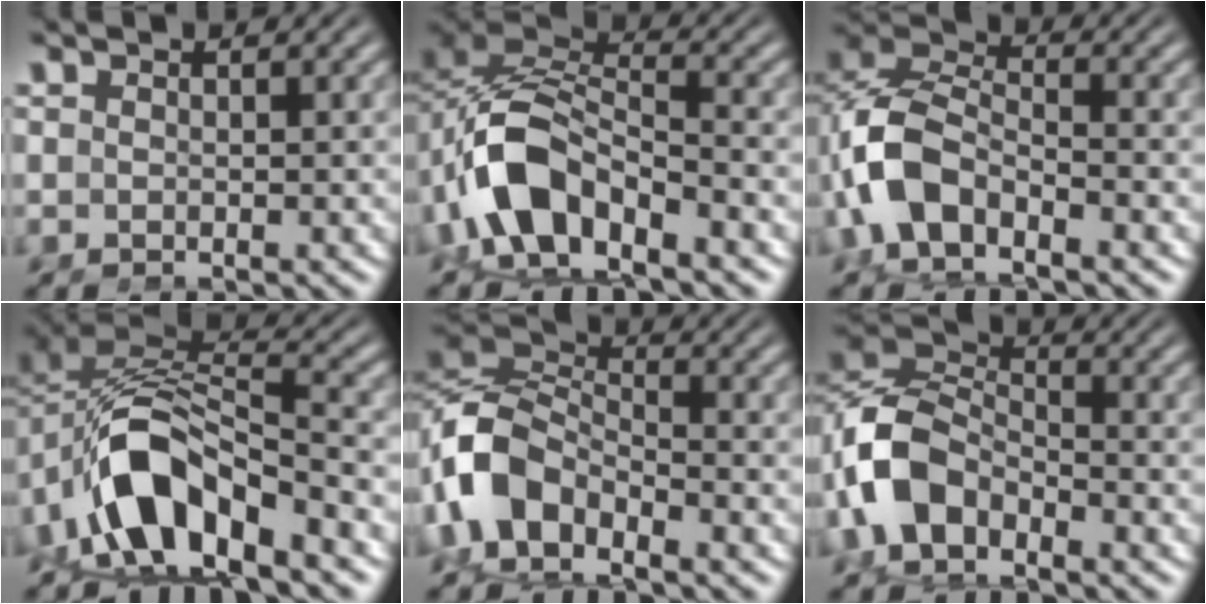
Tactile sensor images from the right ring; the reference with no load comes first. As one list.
[{"total": 9.1, "force": [-2.3, 6.6, 5.9], "torque": [-0.148, -0.017, -0.048]}, {"total": 7.8, "force": [-1.8, 6.0, 4.5], "torque": [-0.137, -0.019, -0.034]}, {"total": 9.9, "force": [-3.1, 6.4, 6.9], "torque": [-0.154, -0.020, -0.057]}, {"total": 7.8, "force": [-1.8, 6.0, 4.7], "torque": [-0.134, -0.015, -0.036]}, {"total": 7.3, "force": [-2.0, 5.9, 3.8], "torque": [-0.117, -0.013, -0.040]}]